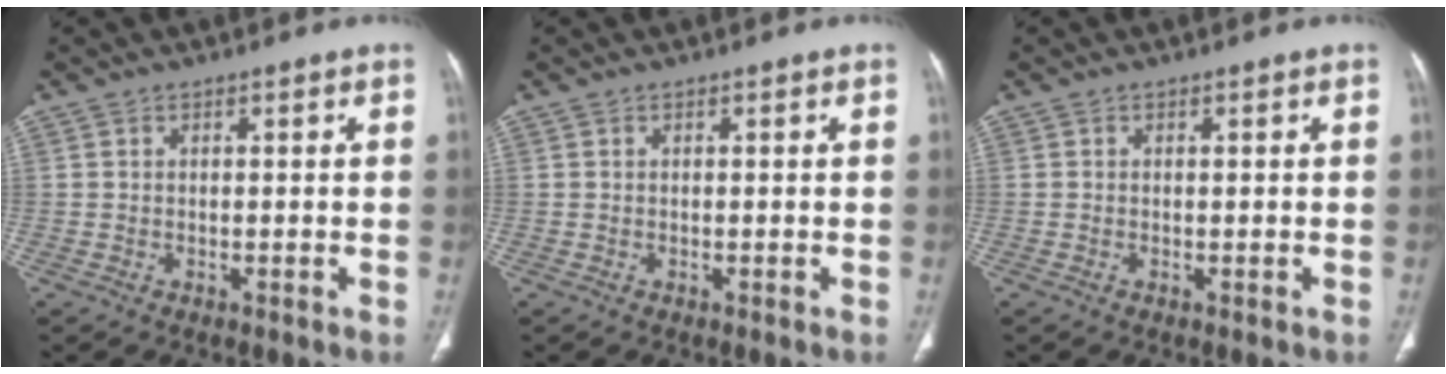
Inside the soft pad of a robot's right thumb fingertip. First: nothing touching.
{"total": 0.0}
{"total": 0.0}